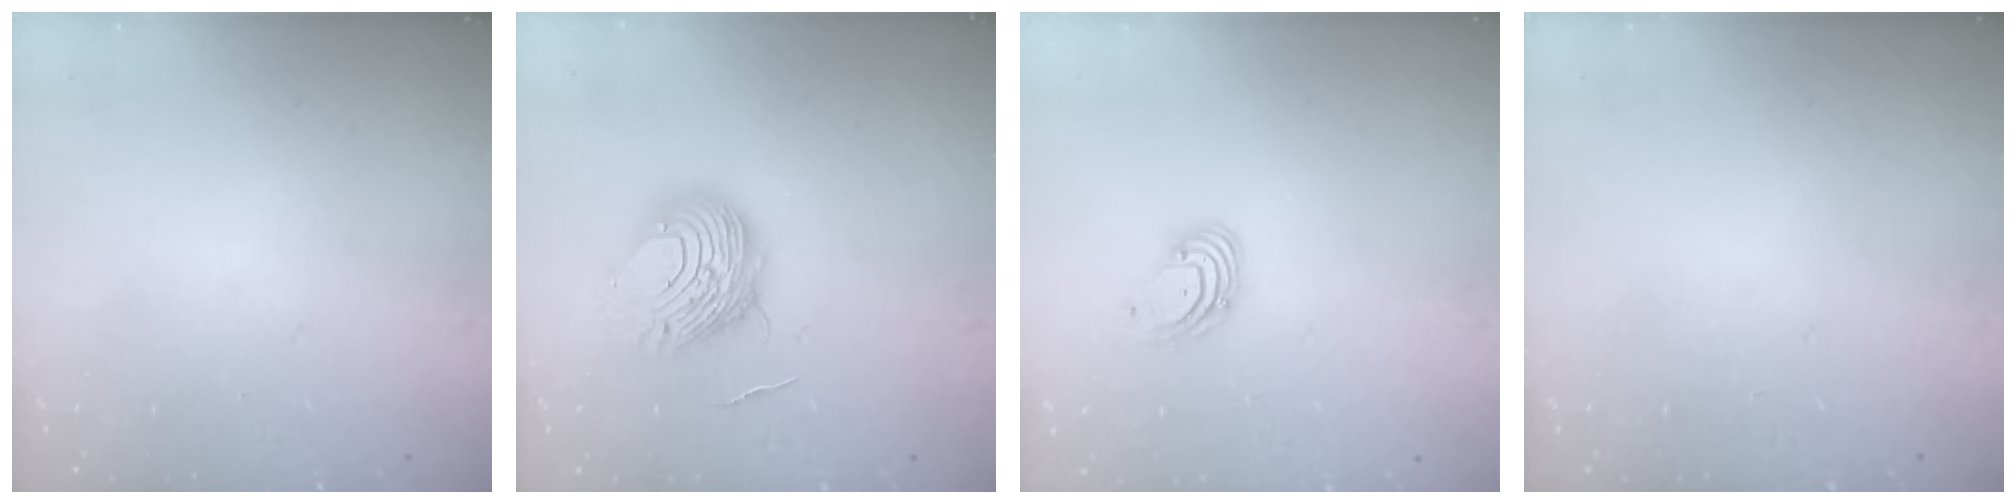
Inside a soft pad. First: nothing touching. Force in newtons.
{"total": 9.6, "press": 9.6, "slide": 0.8}
{"total": 3.3, "press": 3.3, "slide": 0.4}
{"total": 0.0}